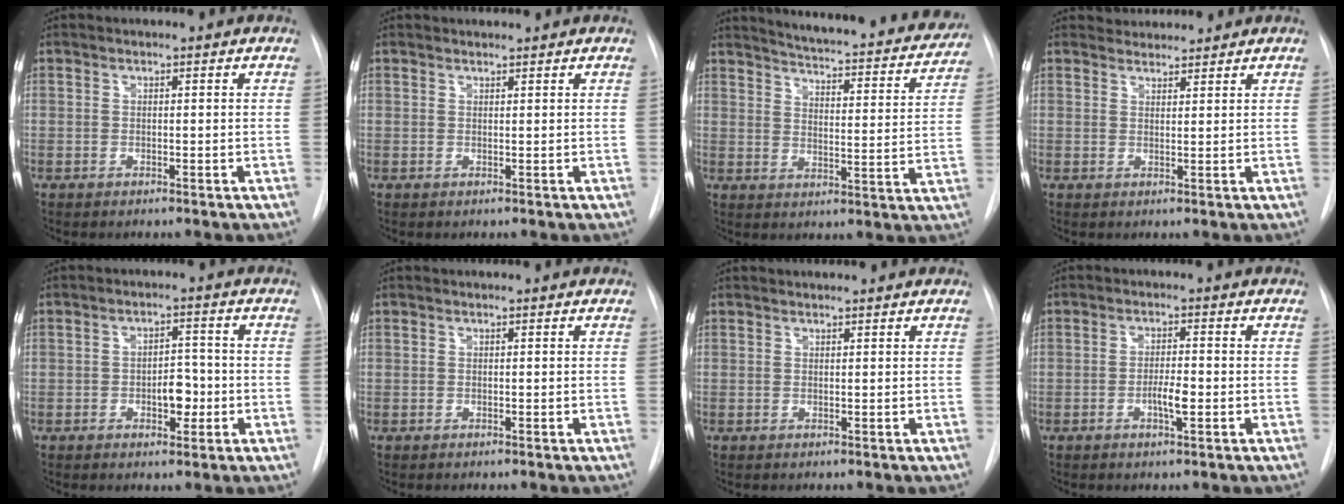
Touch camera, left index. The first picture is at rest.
{"total": 1.0, "force": [1.0, 0.0, 0.0], "torque": [-0.003, 0.009, 0.020]}
{"total": 23.7, "force": [21.8, 3.6, 8.5], "torque": [-0.123, -0.062, 0.261]}
{"total": 2.7, "force": [2.6, 0.4, -0.4], "torque": [0.000, 0.016, 0.047]}
{"total": 4.3, "force": [-1.4, 2.2, 3.3], "torque": [-0.041, 0.004, -0.019]}
{"total": 0.0}
{"total": 1.4, "force": [1.4, 0.0, 0.2], "torque": [-0.004, 0.013, 0.022]}
{"total": 3.0, "force": [-1.2, 0.5, 2.8], "torque": [-0.049, -0.002, -0.021]}